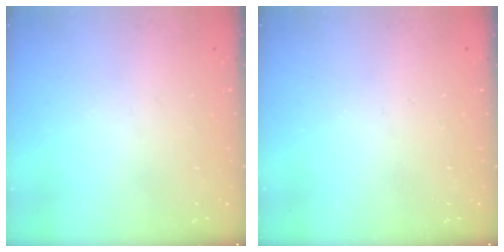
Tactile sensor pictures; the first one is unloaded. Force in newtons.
{"total": 0.0}